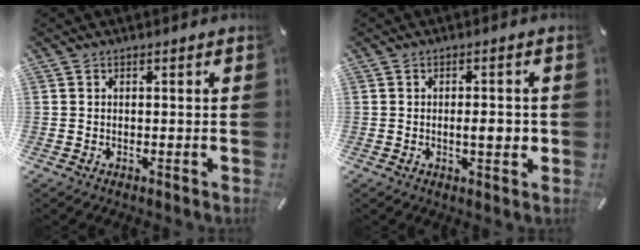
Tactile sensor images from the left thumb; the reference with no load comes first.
{"total": 4.8, "force": [-0.4, 1.5, 4.6], "torque": [-0.070, 0.001, -0.010]}